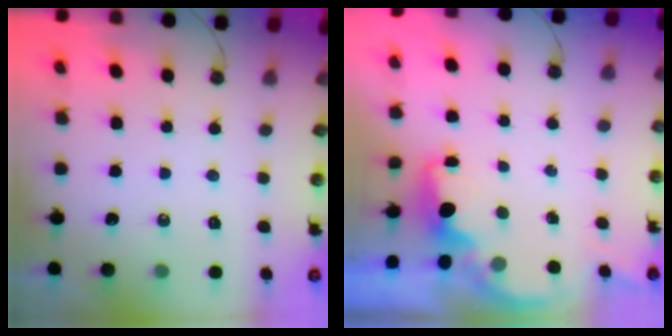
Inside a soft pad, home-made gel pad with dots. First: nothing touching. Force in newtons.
{"total": 1.8, "press": 1.7, "slide": 0.7}